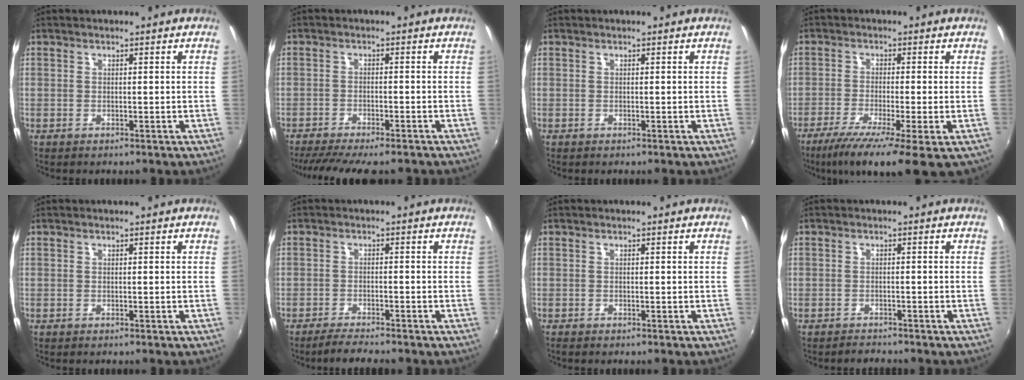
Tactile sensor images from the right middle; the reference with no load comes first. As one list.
[{"total": 11.3, "force": [-9.6, 1.7, 5.6], "torque": [-0.121, -0.033, -0.149]}, {"total": 0.0}, {"total": 10.7, "force": [-5.9, 1.4, 8.8], "torque": [-0.179, -0.041, -0.101]}, {"total": 0.0}, {"total": 3.9, "force": [-3.5, 0.4, 1.6], "torque": [-0.050, -0.009, -0.066]}, {"total": 0.0}, {"total": 1.8, "force": [-1.7, 0.7, -0.2], "torque": [-0.003, 0.003, -0.029]}]